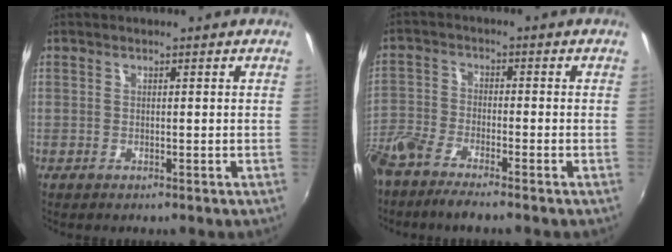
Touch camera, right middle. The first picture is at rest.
{"total": 7.6, "force": [-6.2, 1.5, 4.1], "torque": [-0.108, -0.017, -0.127]}